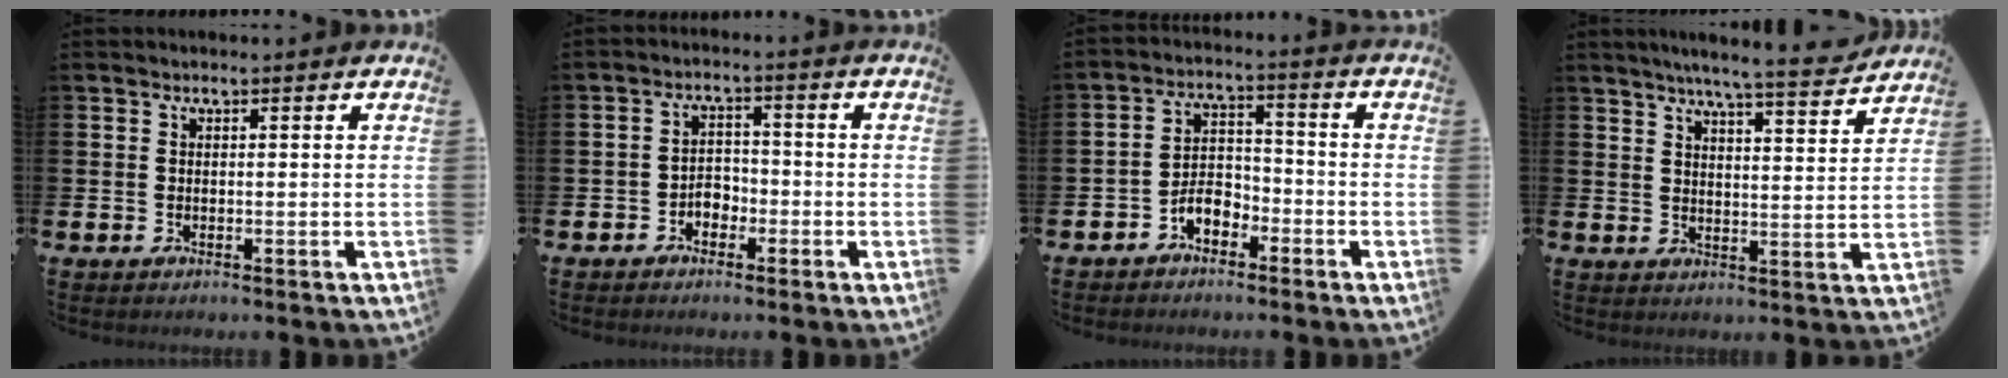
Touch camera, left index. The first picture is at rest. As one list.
[{"total": 2.6, "force": [-1.7, 1.7, 0.9], "torque": [-0.022, 0.010, -0.038]}, {"total": 4.2, "force": [-2.8, 2.4, 2.1], "torque": [-0.039, 0.011, -0.055]}, {"total": 6.7, "force": [6.3, -0.3, 2.2], "torque": [-0.047, -0.038, 0.108]}]